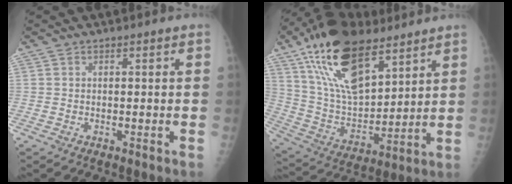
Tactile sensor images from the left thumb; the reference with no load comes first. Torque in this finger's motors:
{"motor_torque": [0.82, 1.00, 1.39, -1.38, 0.28]}